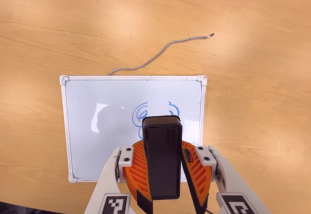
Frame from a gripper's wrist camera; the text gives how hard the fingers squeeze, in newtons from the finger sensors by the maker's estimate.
{"total": 9.3, "left": 9.8, "right": 8.8}